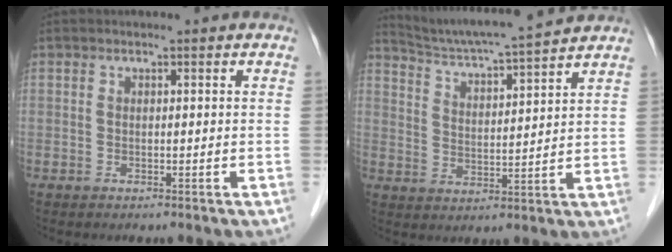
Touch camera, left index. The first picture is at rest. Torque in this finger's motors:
{"motor_torque": [0.44, -0.61, 0.00, 0.01]}